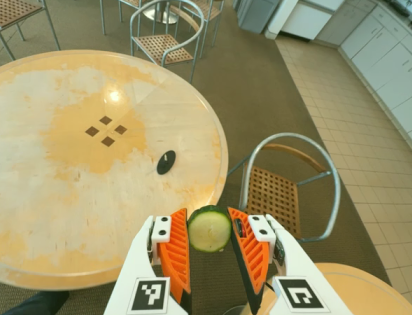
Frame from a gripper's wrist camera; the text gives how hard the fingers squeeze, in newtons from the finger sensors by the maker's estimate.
{"total": 8.9, "left": 9.1, "right": 8.7}